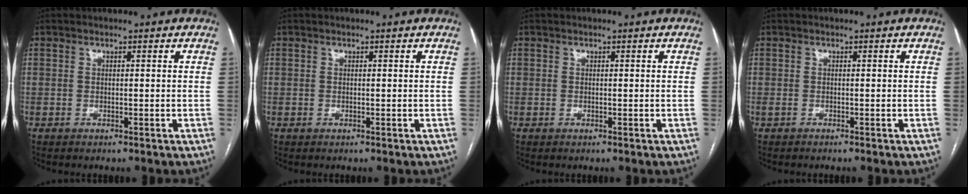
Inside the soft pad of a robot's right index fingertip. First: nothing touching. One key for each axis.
{"total": 0.0}
{"total": 0.0}
{"total": 1.0, "fx": -0.8, "fy": 0.0, "fz": 0.6, "tx": -0.005, "ty": -0.001, "tz": -0.006}